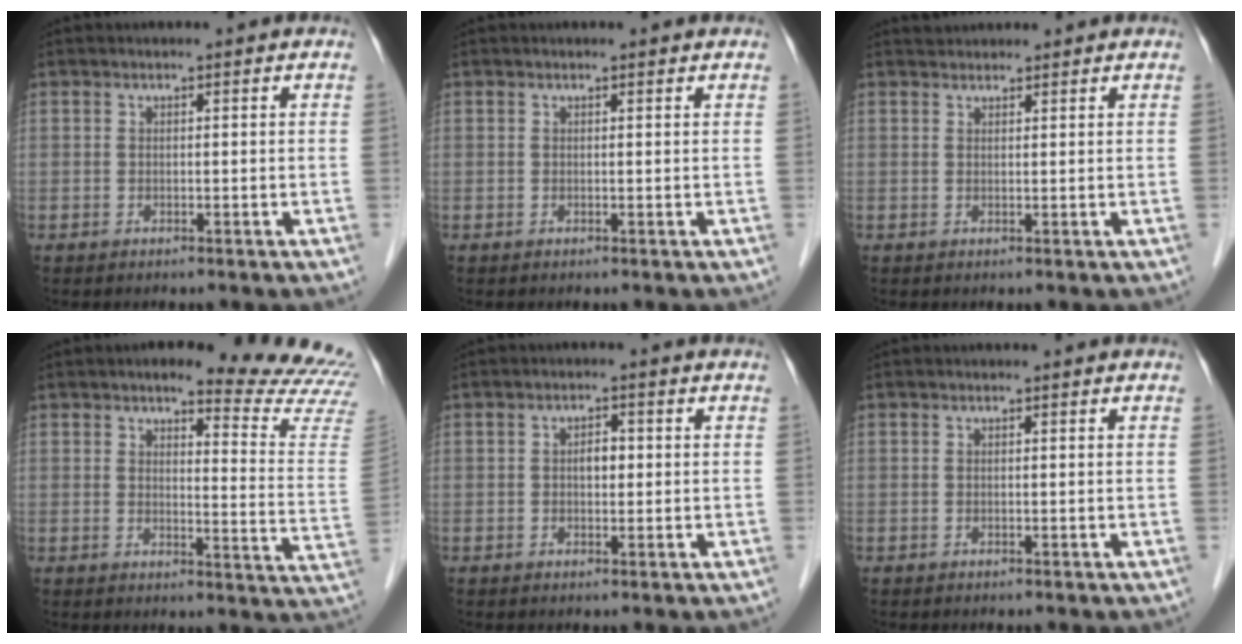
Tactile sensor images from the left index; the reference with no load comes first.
{"total": 0.6, "force": [0.6, 0.1, 0.1], "torque": [-0.008, 0.002, 0.006]}
{"total": 1.8, "force": [1.7, 0.5, -0.1], "torque": [-0.005, 0.019, 0.032]}
{"total": 16.2, "force": [15.0, 1.3, 6.2], "torque": [-0.061, -0.096, 0.147]}
{"total": 2.2, "force": [0.0, 1.3, 1.8], "torque": [-0.028, 0.006, 0.000]}
{"total": 0.0}